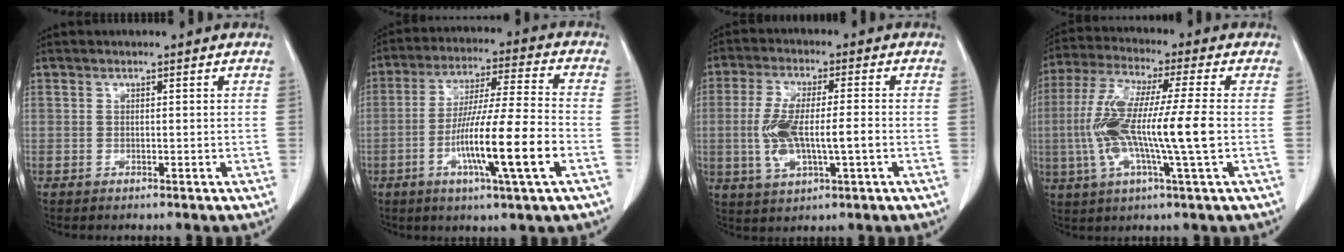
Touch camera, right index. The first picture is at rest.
{"total": 14.5, "force": [-4.8, -0.3, 13.6], "torque": [-0.249, -0.009, -0.086]}
{"total": 9.5, "force": [-1.4, 2.4, 9.1], "torque": [-0.190, 0.006, -0.018]}
{"total": 14.5, "force": [-1.5, 0.3, 14.4], "torque": [-0.290, -0.001, -0.036]}